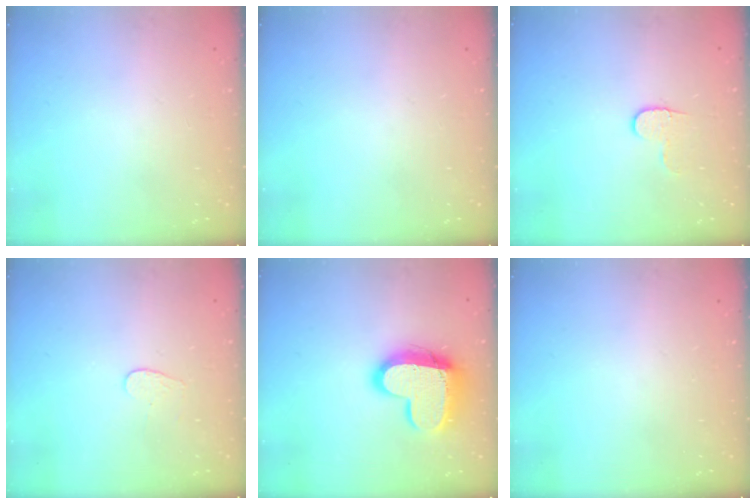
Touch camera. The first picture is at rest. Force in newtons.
{"total": 0.0}
{"total": 4.9, "press": 4.9, "slide": 0.5}
{"total": 3.8, "press": 3.8, "slide": 0.3}
{"total": 16.2, "press": 16.2, "slide": 1.4}
{"total": 0.0}